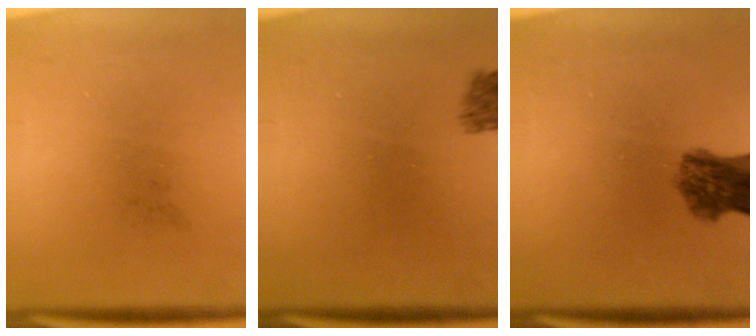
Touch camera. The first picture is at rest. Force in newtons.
{"total": 2.5}
{"total": 5.9}